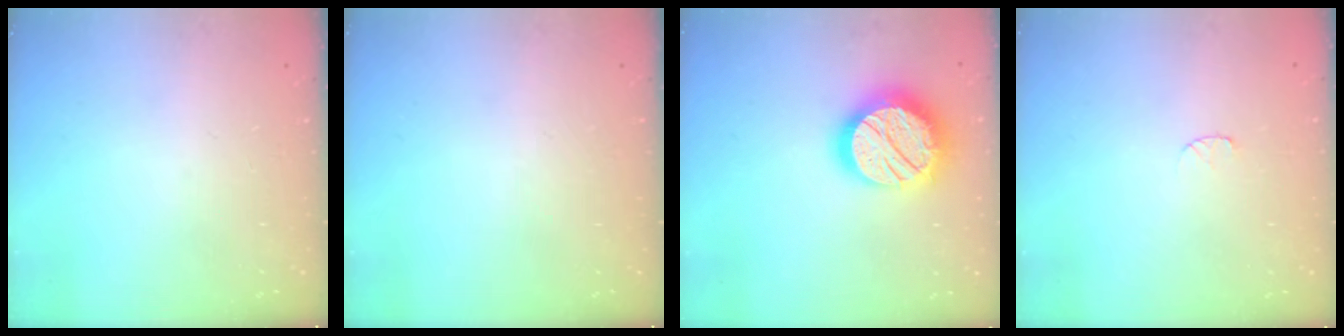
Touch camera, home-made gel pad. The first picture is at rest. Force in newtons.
{"total": 0.0}
{"total": 21.5, "press": 21.5, "slide": 1.6}
{"total": 3.8, "press": 3.8, "slide": 0.4}